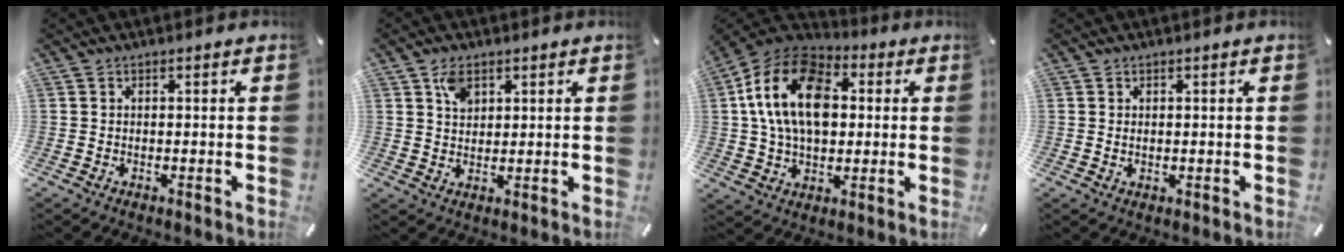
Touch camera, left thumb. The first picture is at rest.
{"total": 4.5, "force": [2.6, 3.0, 2.0], "torque": [-0.028, -0.004, 0.047]}
{"total": 18.3, "force": [2.6, 13.0, 12.6], "torque": [-0.255, 0.016, 0.041]}
{"total": 0.7, "force": [0.3, 0.4, 0.4], "torque": [-0.008, 0.004, 0.005]}